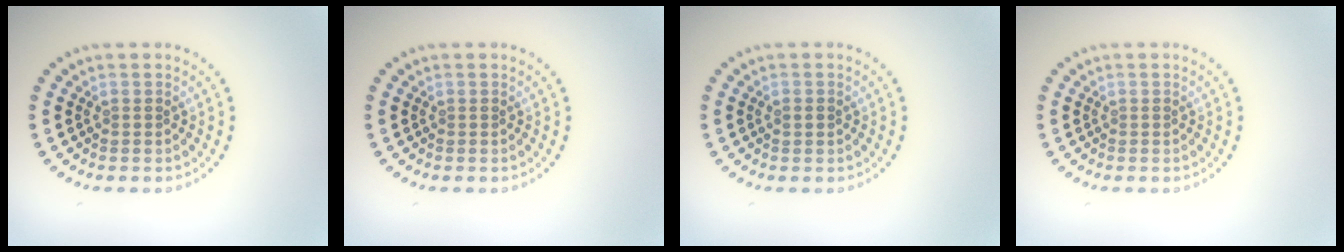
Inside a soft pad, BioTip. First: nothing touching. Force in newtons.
{"total": 0.0}
{"total": 0.9, "press": 0.9, "slide": 0.1}
{"total": 0.0}